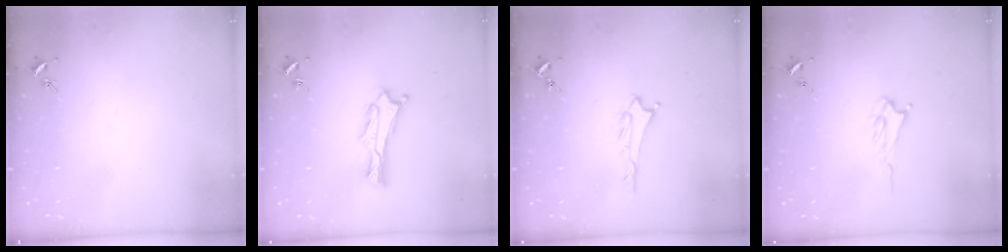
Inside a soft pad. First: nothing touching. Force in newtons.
{"total": 1.5, "press": 1.4, "slide": 0.2}
{"total": 1.1, "press": 1.0, "slide": 0.1}
{"total": 1.6, "press": 1.5, "slide": 0.4}